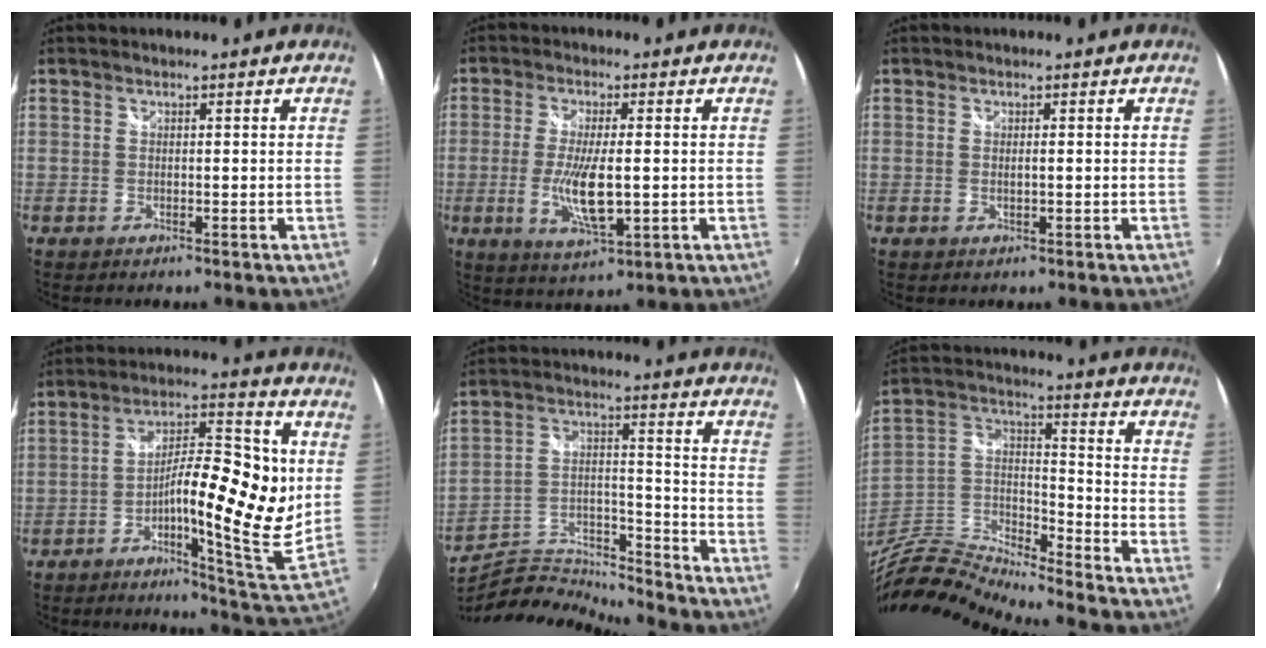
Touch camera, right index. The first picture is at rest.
{"total": 8.7, "force": [-1.4, 2.3, 8.3], "torque": [-0.162, -0.017, -0.022]}
{"total": 0.7, "force": [0.1, -0.1, 0.6], "torque": [-0.010, 0.000, 0.002]}
{"total": 15.4, "force": [0.4, 3.3, 15.0], "torque": [-0.238, 0.003, -0.007]}
{"total": 11.2, "force": [-10.8, 1.5, 2.4], "torque": [-0.051, 0.014, -0.210]}
{"total": 14.1, "force": [-12.4, 1.3, 6.6], "torque": [-0.160, -0.002, -0.256]}